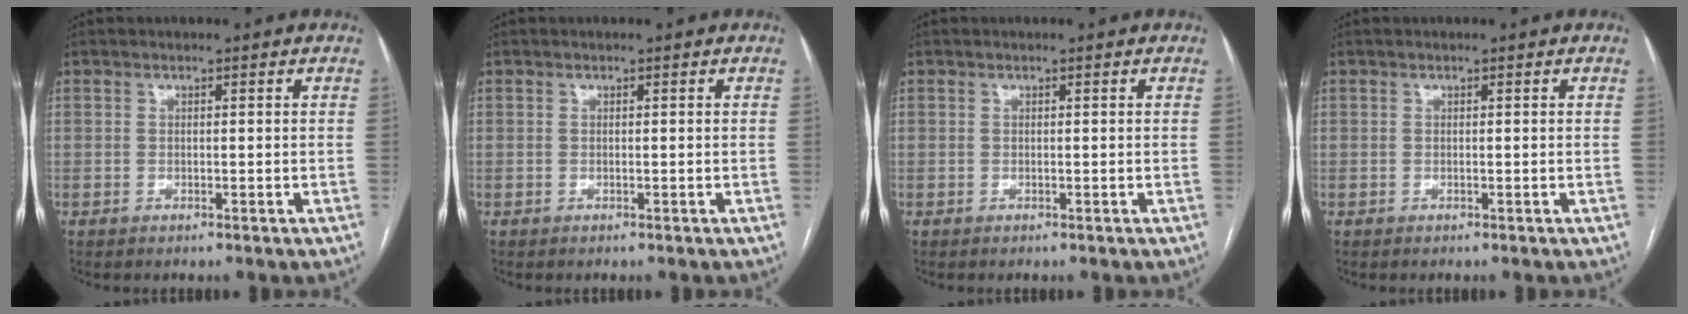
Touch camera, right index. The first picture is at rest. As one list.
[{"total": 0.0}, {"total": 0.0}, {"total": 0.0}]